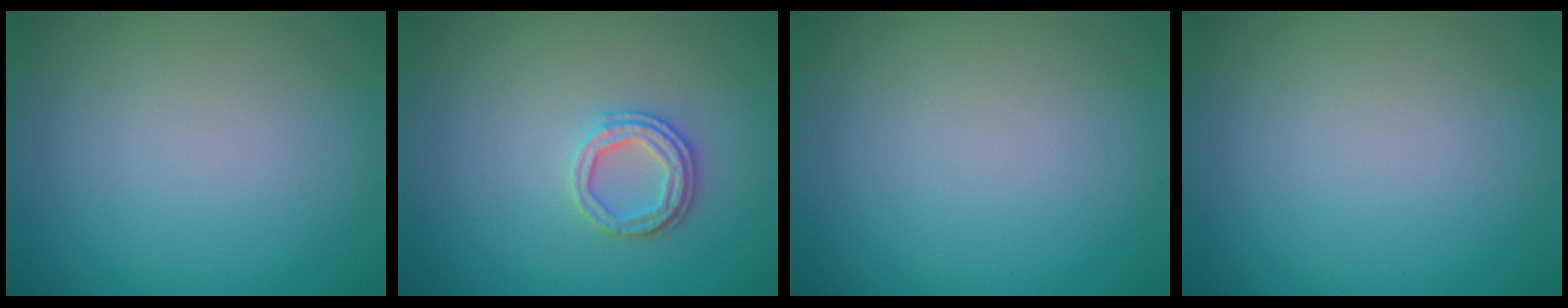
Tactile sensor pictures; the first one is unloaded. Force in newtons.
{"total": 2.5, "press": 2.3, "slide": 0.9}
{"total": 0.0}
{"total": 0.0}